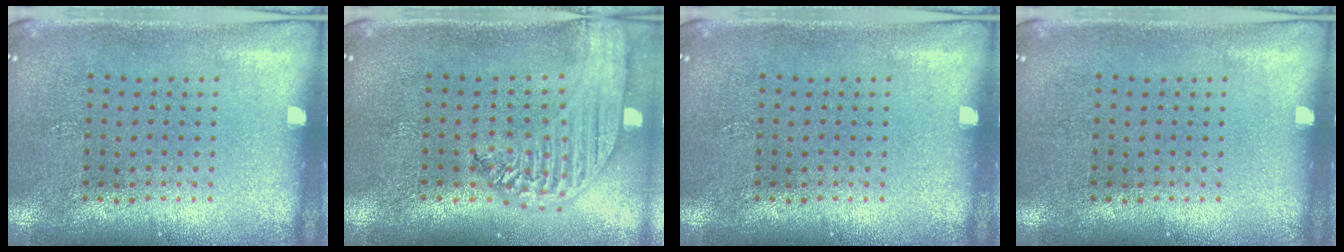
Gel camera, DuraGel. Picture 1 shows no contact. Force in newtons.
{"total": 2.7, "press": 2.2, "slide": 1.6}
{"total": 0.0}
{"total": 0.0}